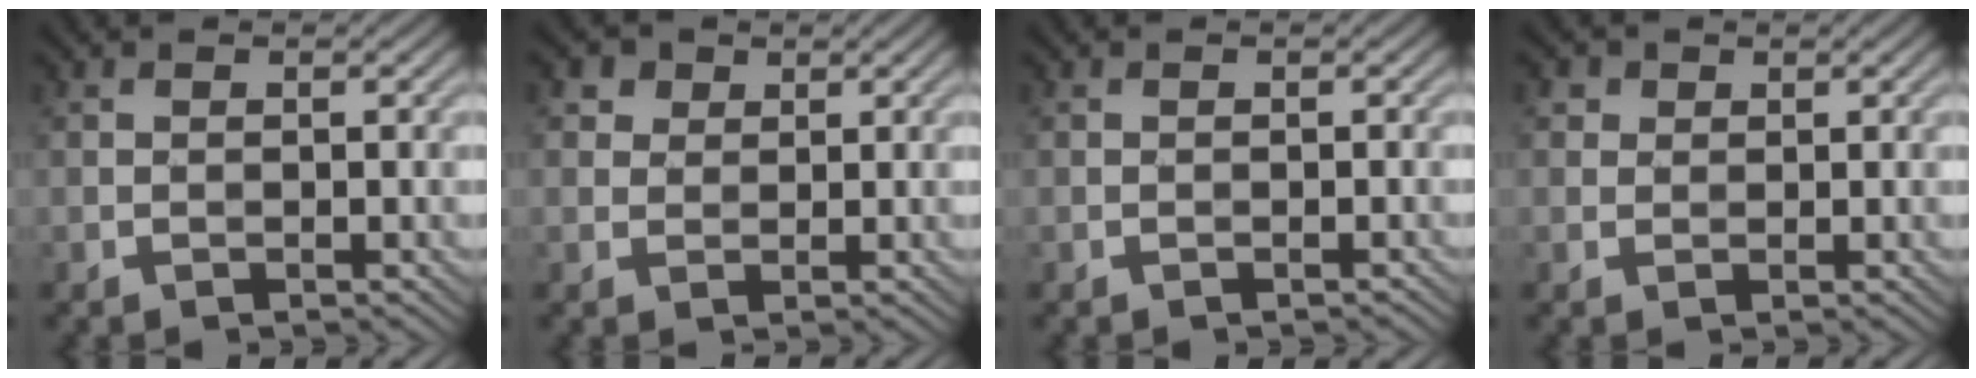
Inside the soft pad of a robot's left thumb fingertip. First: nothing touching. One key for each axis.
{"total": 3.1, "fx": 1.8, "fy": 2.2, "fz": 1.0, "tx": -0.024, "ty": 0.003, "tz": 0.030}
{"total": 0.0}
{"total": 2.0, "fx": 1.1, "fy": 1.6, "fz": 0.5, "tx": -0.013, "ty": 0.003, "tz": 0.016}